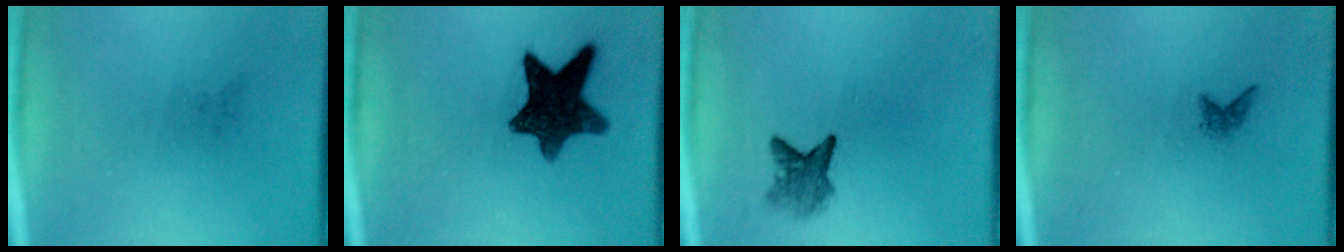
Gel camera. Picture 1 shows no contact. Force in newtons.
{"total": 11.2}
{"total": 3.2}
{"total": 0.8}